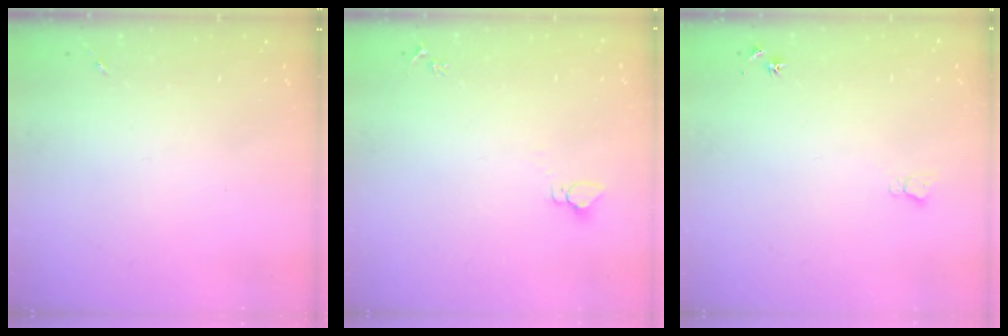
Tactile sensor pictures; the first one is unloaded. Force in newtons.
{"total": 2.9, "press": 2.9, "slide": 0.1}
{"total": 3.9, "press": 3.9, "slide": 0.4}